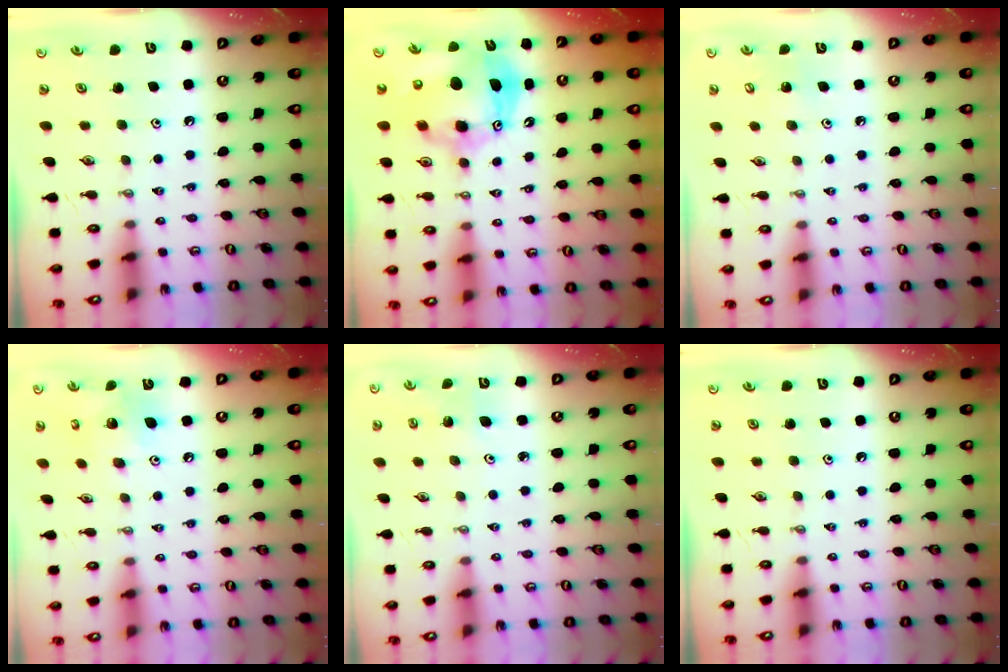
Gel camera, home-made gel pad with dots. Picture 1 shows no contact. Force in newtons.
{"total": 15.5, "press": 15.3, "slide": 2.8}
{"total": 2.9, "press": 2.9, "slide": 0.3}
{"total": 9.7, "press": 9.7, "slide": 0.6}
{"total": 2.8, "press": 2.7, "slide": 1.0}
{"total": 0.0}